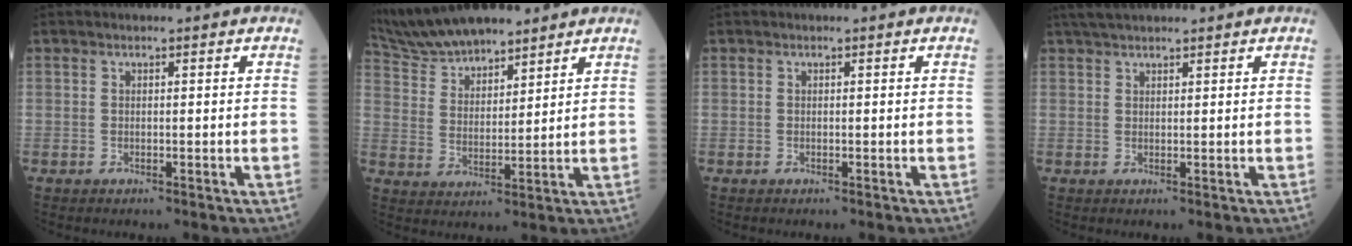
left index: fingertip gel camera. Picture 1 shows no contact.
{"total": 11.2, "force": [10.2, 2.5, 4.0], "torque": [-0.089, 0.024, 0.198]}
{"total": 0.0}
{"total": 4.6, "force": [4.0, 0.7, 2.1], "torque": [-0.036, 0.034, 0.071]}